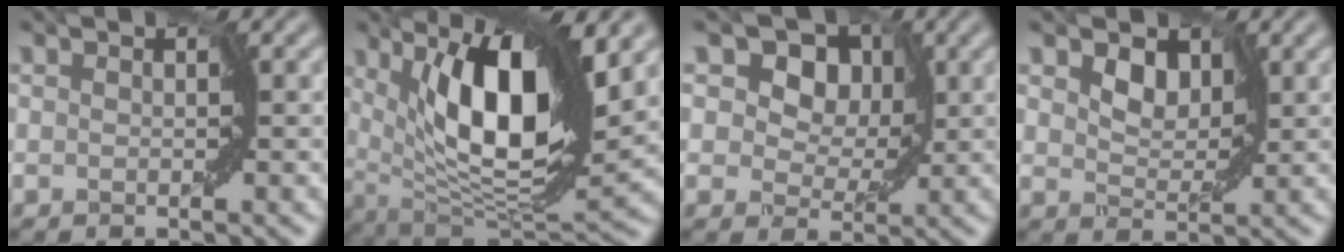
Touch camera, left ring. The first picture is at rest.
{"total": 11.1, "force": [3.9, 3.4, 9.8], "torque": [-0.152, -0.007, 0.068]}
{"total": 12.8, "force": [5.8, 9.0, 7.0], "torque": [-0.077, 0.054, 0.061]}
{"total": 3.4, "force": [1.8, 2.1, 1.9], "torque": [-0.036, 0.001, 0.022]}